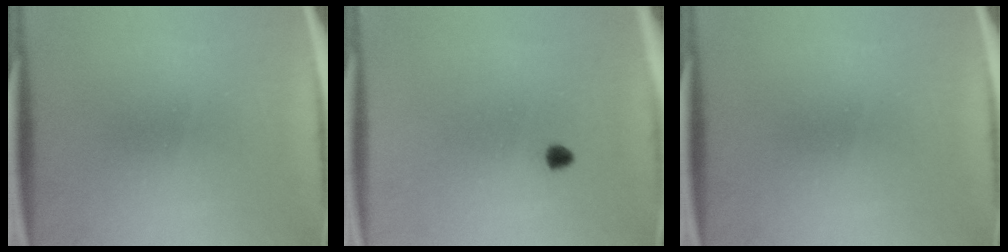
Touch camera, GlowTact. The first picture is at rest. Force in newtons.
{"total": 0.9}
{"total": 0.0}